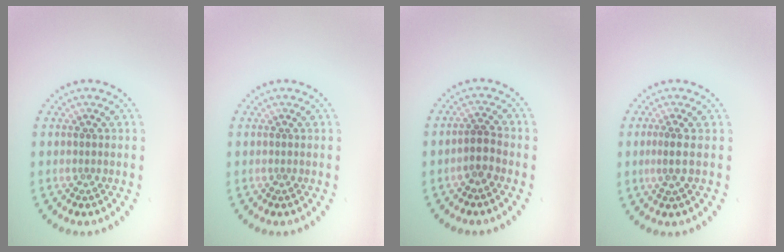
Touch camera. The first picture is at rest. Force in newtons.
{"total": 0.0}
{"total": 1.8, "press": 1.5, "slide": 1.0}
{"total": 1.6, "press": 1.3, "slide": 1.0}